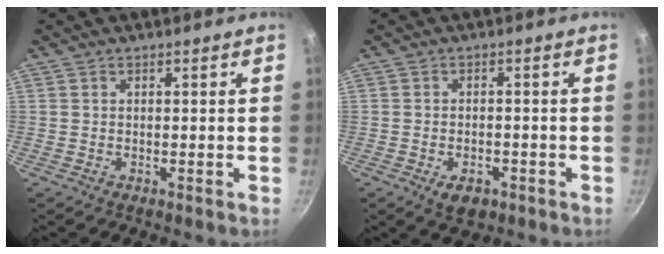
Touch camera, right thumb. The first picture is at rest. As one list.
[{"total": 4.7, "force": [-2.3, 2.8, 2.9], "torque": [-0.036, 0.011, -0.027]}]